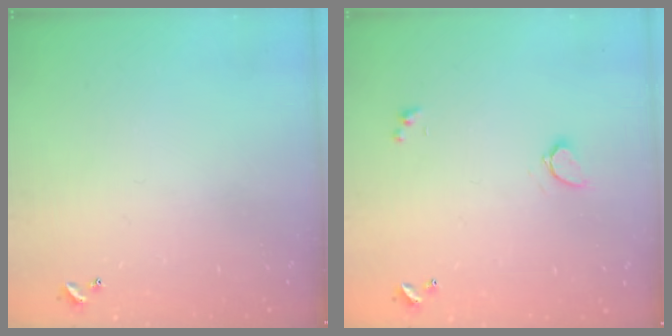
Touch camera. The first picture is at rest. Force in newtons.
{"total": 0.6, "press": 0.6, "slide": 0.2}